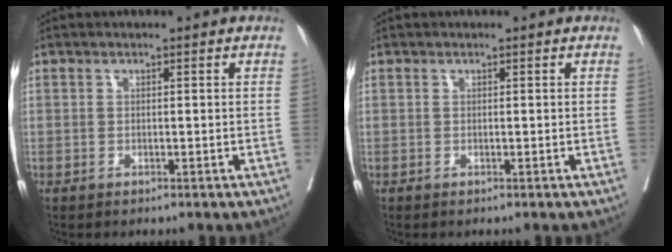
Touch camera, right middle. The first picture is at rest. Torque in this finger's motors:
{"motor_torque": [-0.02, 0.04, -0.02, 0.00]}